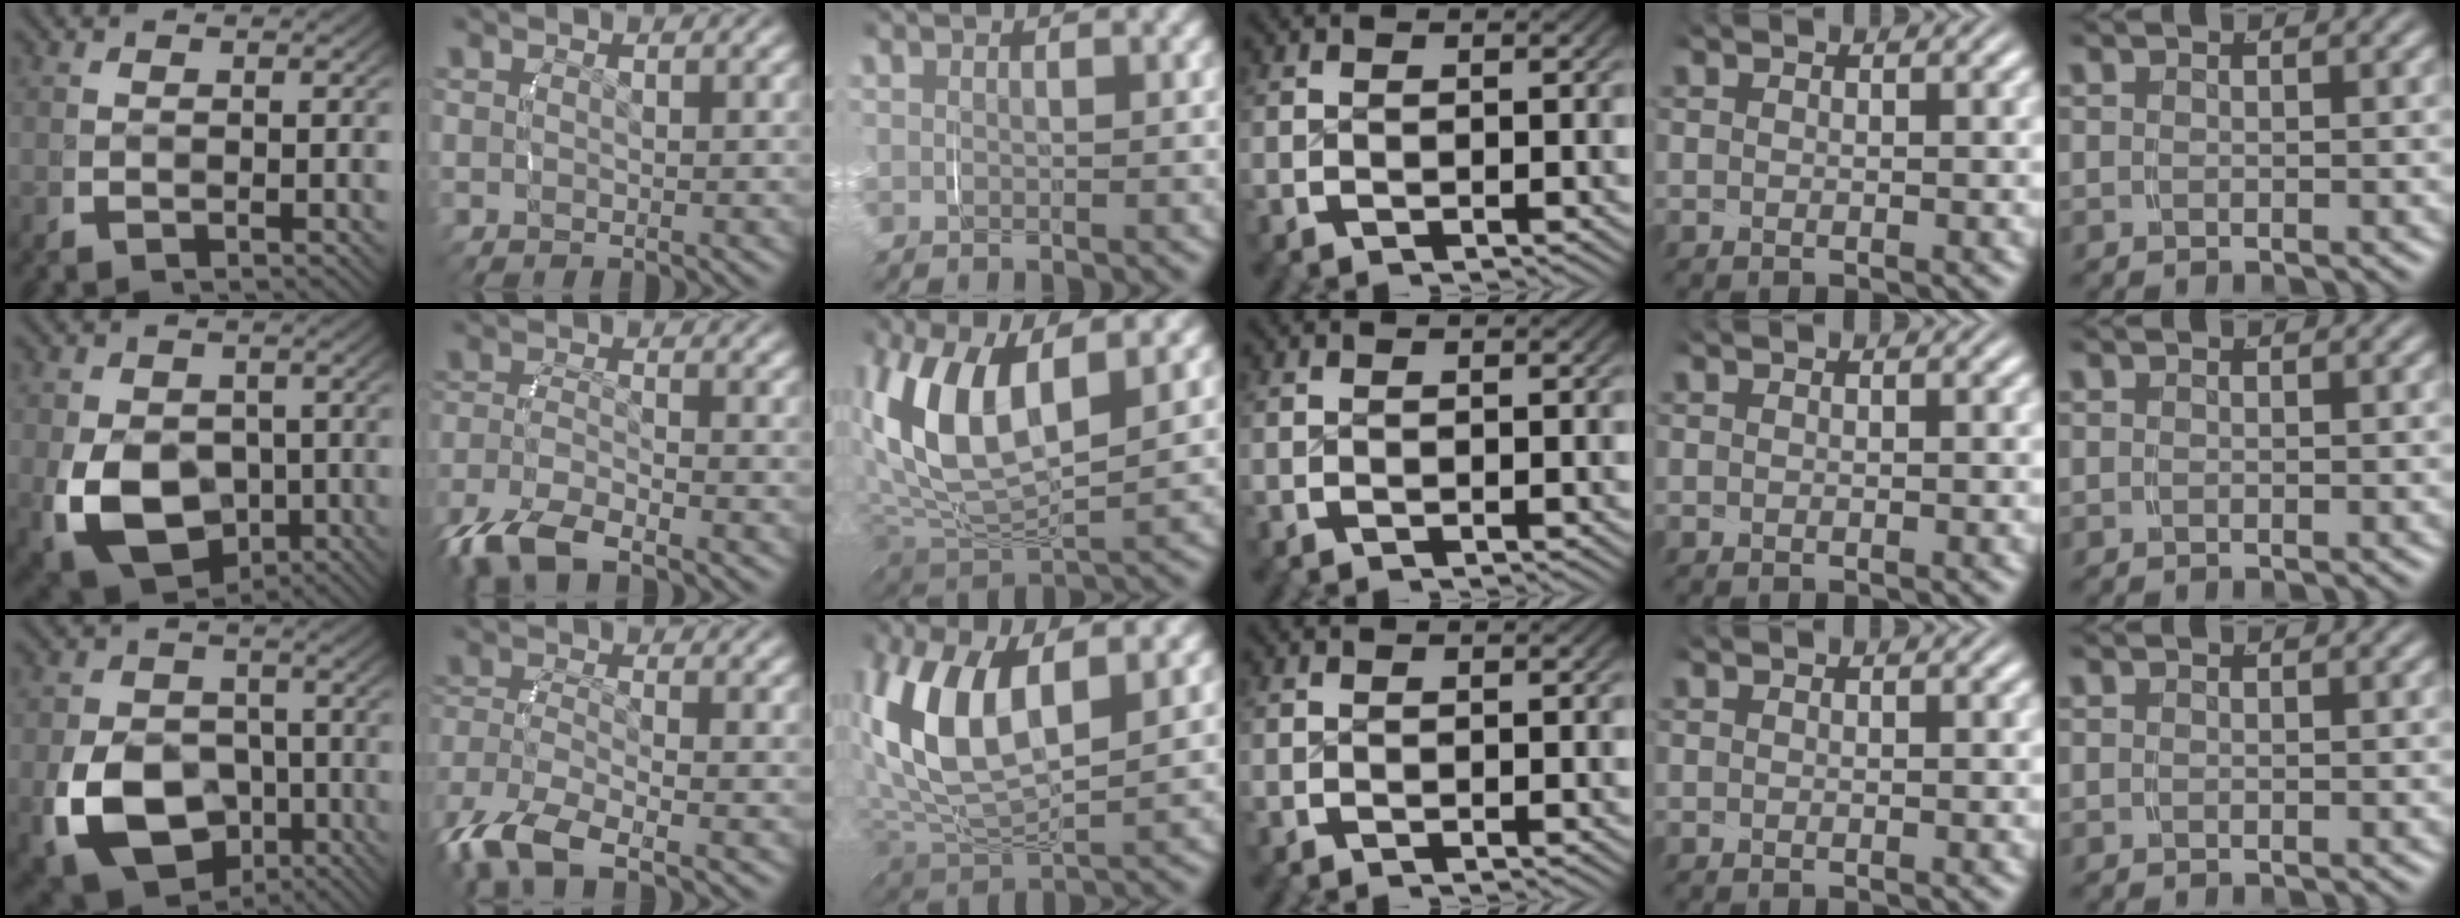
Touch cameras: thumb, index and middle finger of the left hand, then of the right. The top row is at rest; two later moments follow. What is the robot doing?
{"motion": "grasp_and_lifting", "object": "towel"}